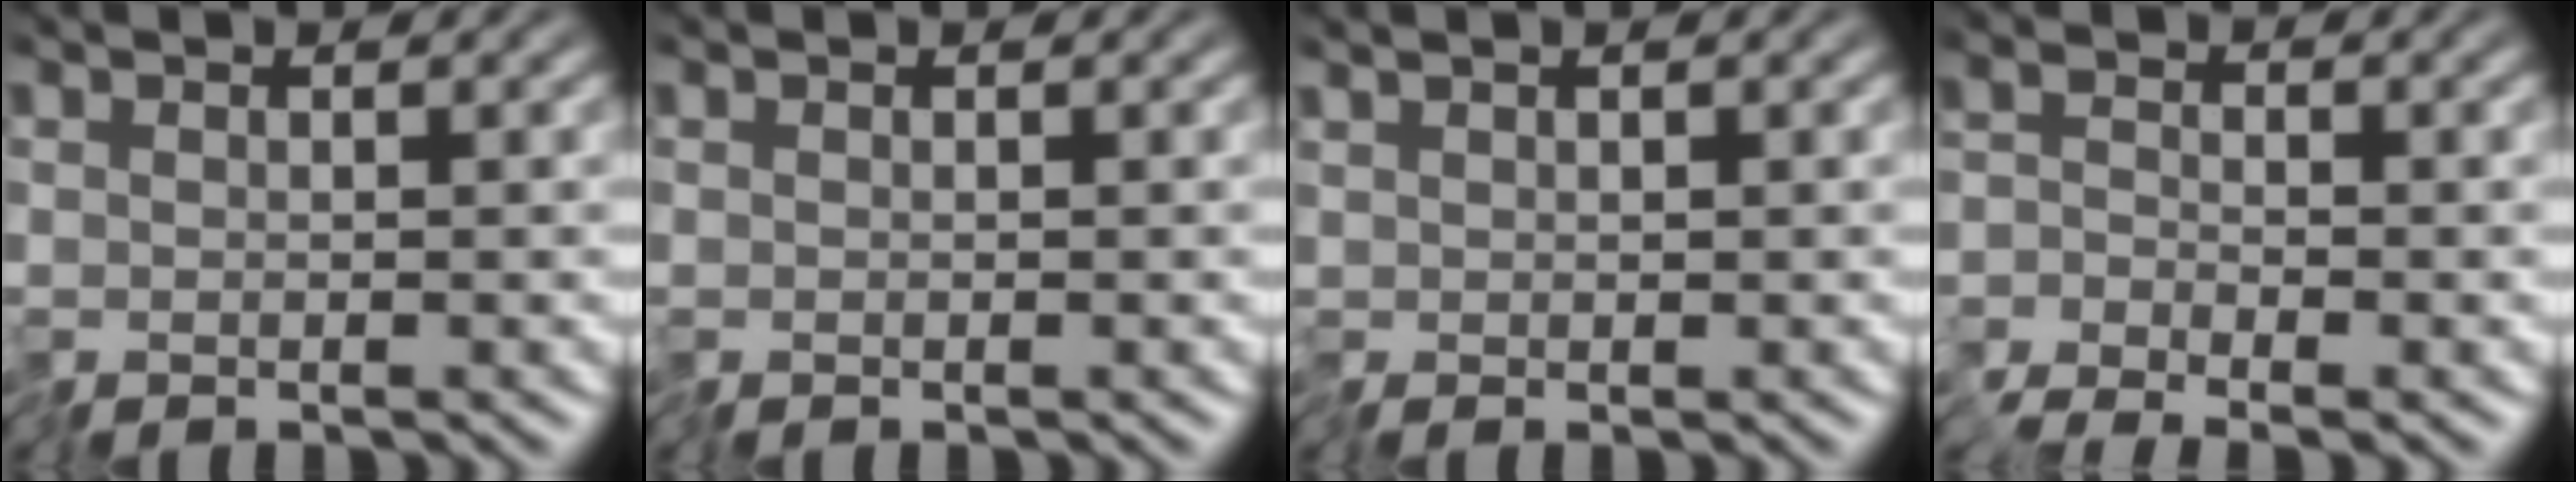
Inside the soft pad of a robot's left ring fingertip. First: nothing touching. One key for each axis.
{"total": 0.0}
{"total": 0.6, "fx": 0.5, "fy": 0.3, "fz": 0.2, "tx": -0.007, "ty": 0.004, "tz": 0.010}
{"total": 1.6, "fx": -1.5, "fy": -0.2, "fz": -0.5, "tx": 0.013, "ty": 0.002, "tz": -0.039}